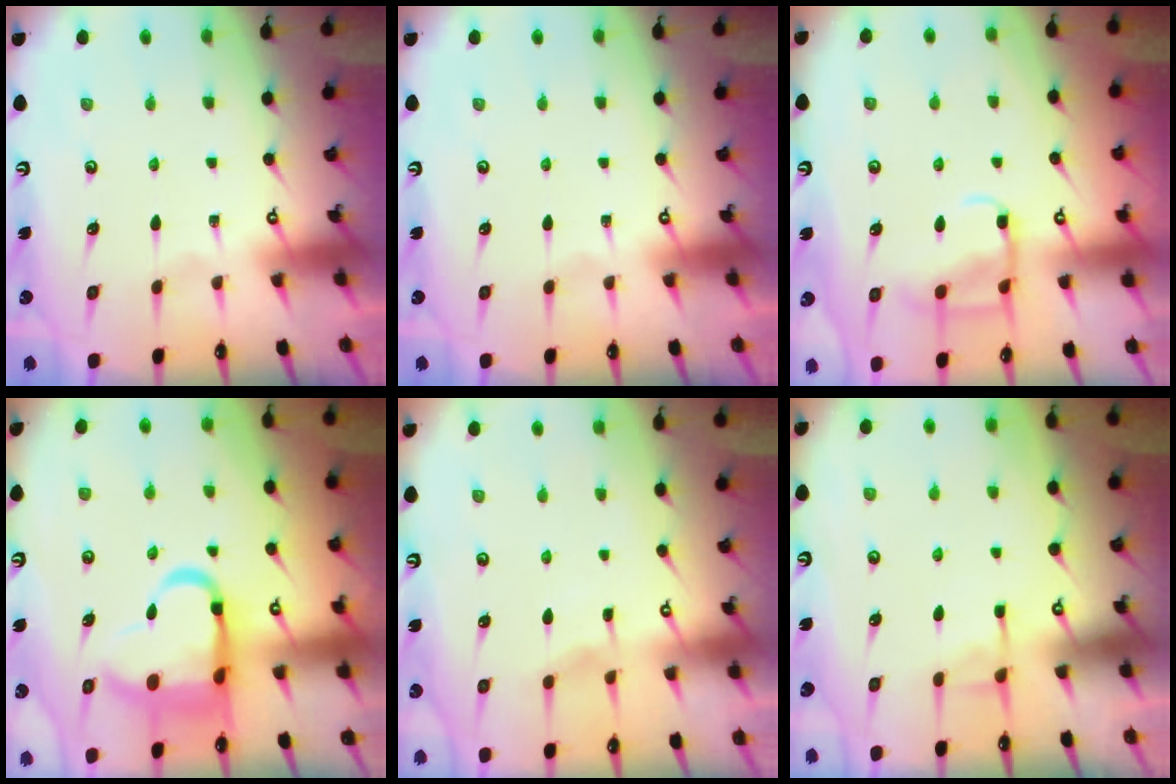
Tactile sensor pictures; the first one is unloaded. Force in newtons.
{"total": 0.0}
{"total": 10.3, "press": 10.3, "slide": 0.9}
{"total": 14.1, "press": 14.0, "slide": 1.7}
{"total": 2.9, "press": 2.9, "slide": 0.4}
{"total": 4.7, "press": 4.7, "slide": 0.7}